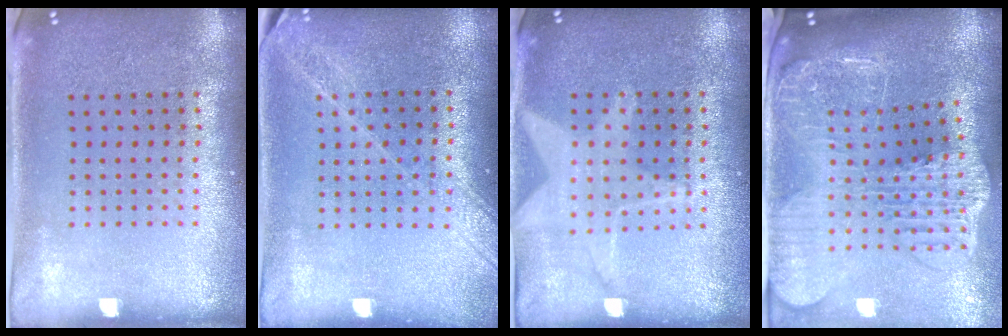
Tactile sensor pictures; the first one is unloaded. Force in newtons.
{"total": 1.6, "press": 1.5, "slide": 0.7}
{"total": 1.4, "press": 1.3, "slide": 0.3}
{"total": 4.0, "press": 3.1, "slide": 2.6}